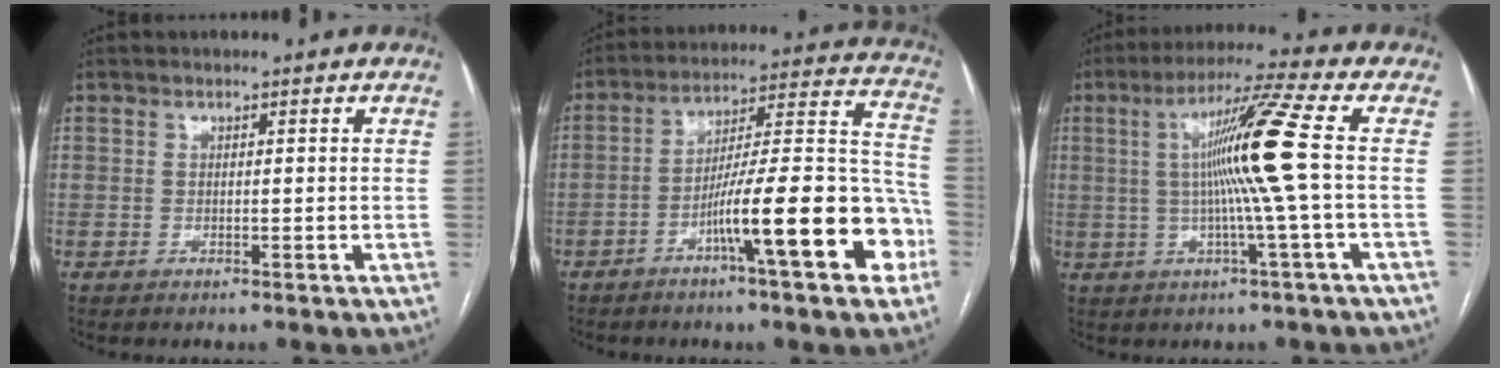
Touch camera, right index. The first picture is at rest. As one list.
[{"total": 18.4, "force": [-7.6, 1.9, 16.7], "torque": [-0.232, 0.021, -0.115]}, {"total": 11.2, "force": [0.5, -2.4, 11.0], "torque": [-0.192, 0.008, 0.011]}]